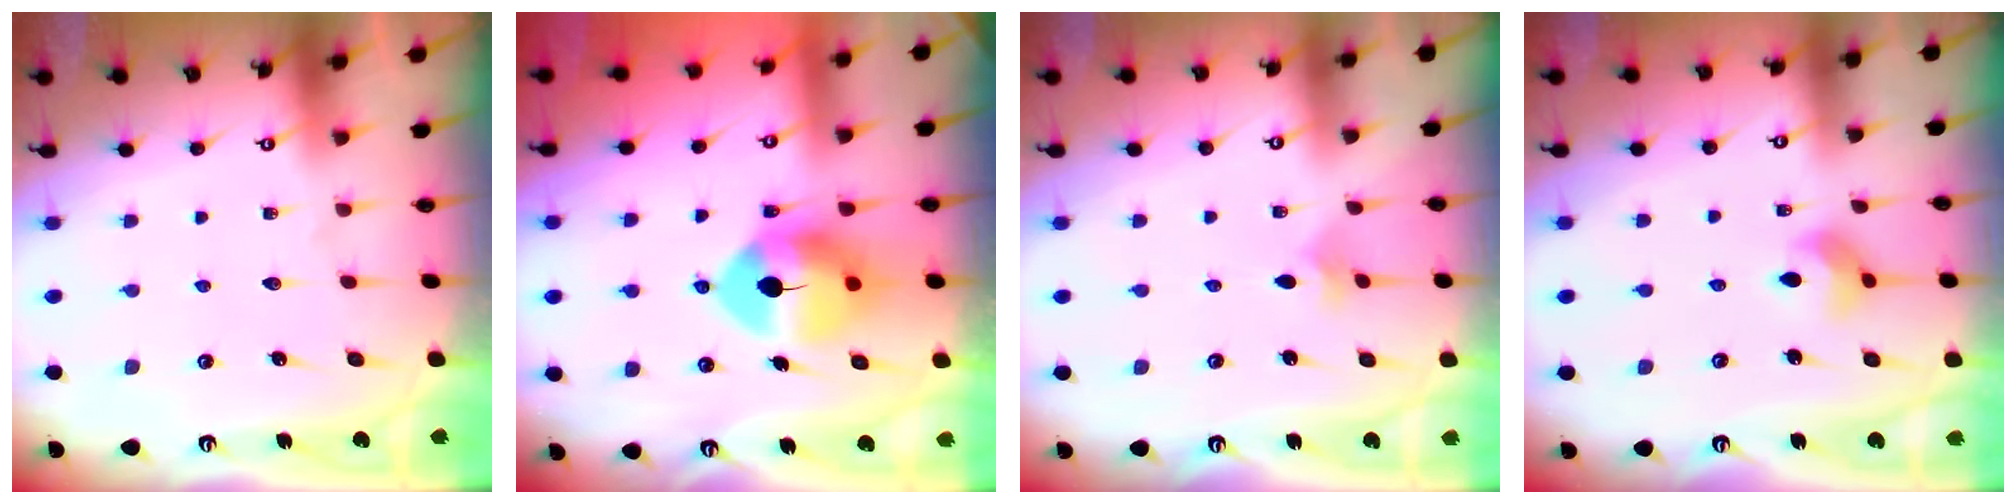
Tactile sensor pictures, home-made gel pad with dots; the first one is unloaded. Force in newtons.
{"total": 10.4, "press": 10.3, "slide": 1.7}
{"total": 2.5, "press": 2.4, "slide": 0.6}
{"total": 7.0, "press": 7.0, "slide": 0.5}